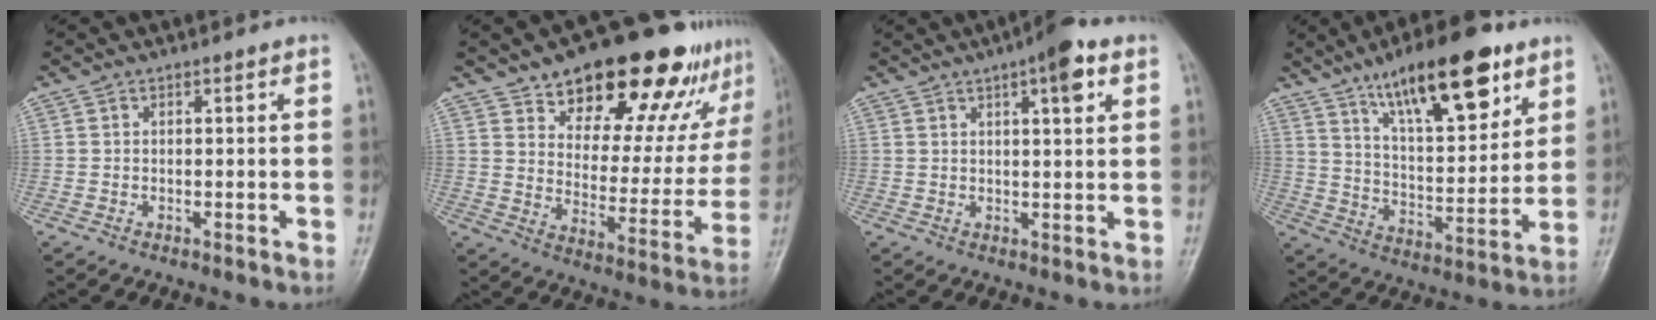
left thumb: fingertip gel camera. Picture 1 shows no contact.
{"total": 24.3, "force": [17.0, 10.6, 13.7], "torque": [-0.141, -0.070, 0.240]}
{"total": 6.8, "force": [3.3, 1.9, 5.7], "torque": [-0.074, -0.003, 0.043]}
{"total": 19.2, "force": [11.5, 6.6, 13.9], "torque": [-0.183, -0.052, 0.195]}